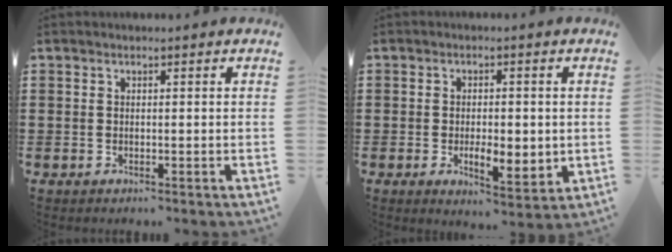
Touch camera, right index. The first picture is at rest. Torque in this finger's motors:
{"motor_torque": [0.30, -0.16, 0.32, 0.04]}